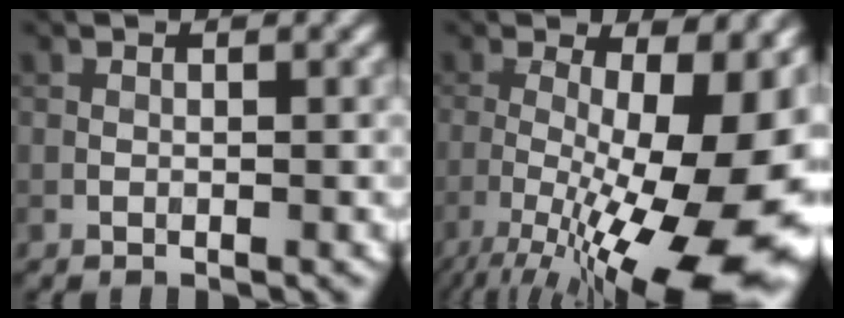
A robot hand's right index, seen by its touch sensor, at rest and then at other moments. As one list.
[{"total": 17.8, "force": [-4.0, 5.5, 16.5], "torque": [-0.207, -0.015, -0.055]}]